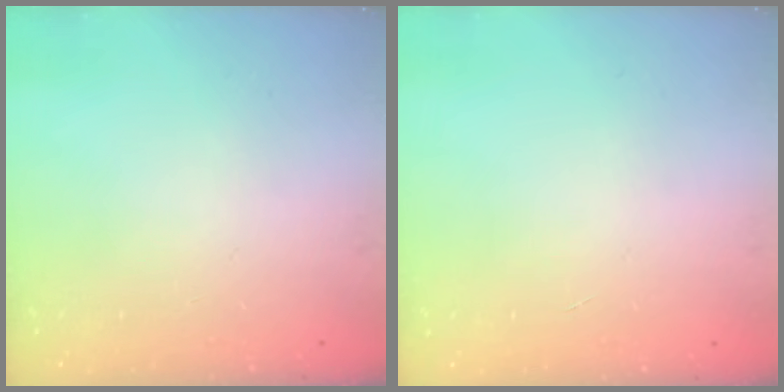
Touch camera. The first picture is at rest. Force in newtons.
{"total": 0.0}